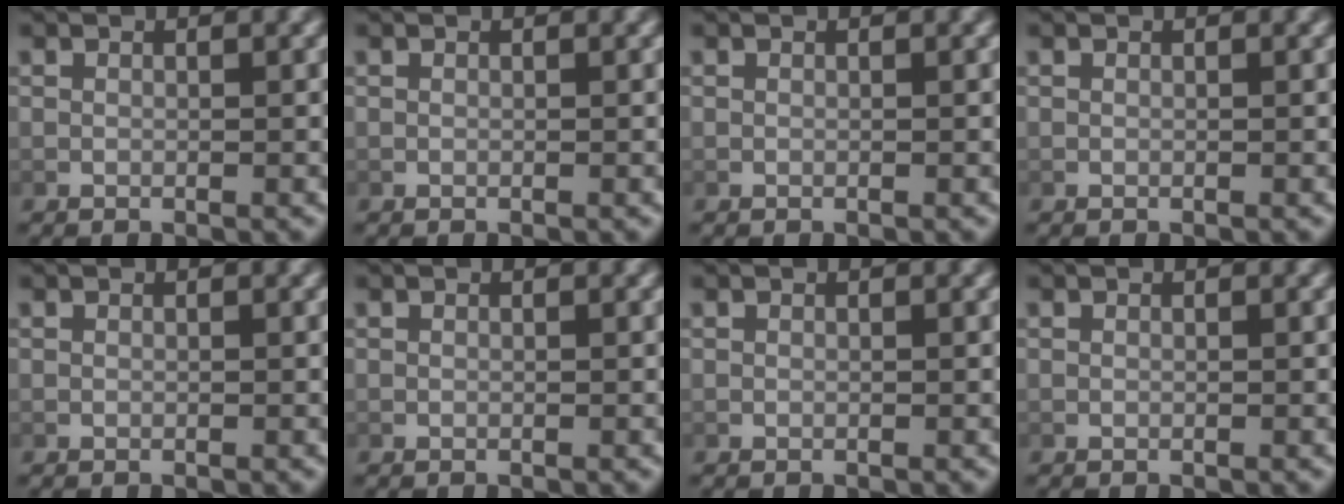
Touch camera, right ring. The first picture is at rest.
{"total": 0.0}
{"total": 0.0}
{"total": 0.0}
{"total": 0.0}
{"total": 0.0}
{"total": 0.0}
{"total": 0.0}